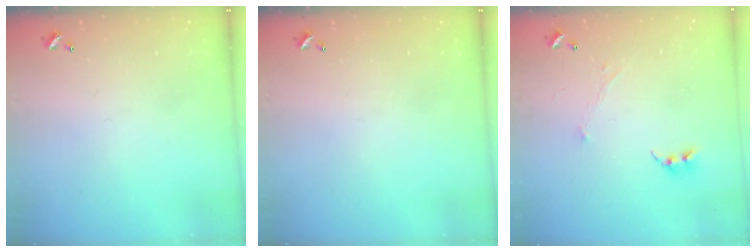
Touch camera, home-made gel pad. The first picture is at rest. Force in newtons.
{"total": 0.0}
{"total": 0.7, "press": 0.0, "slide": 0.7}